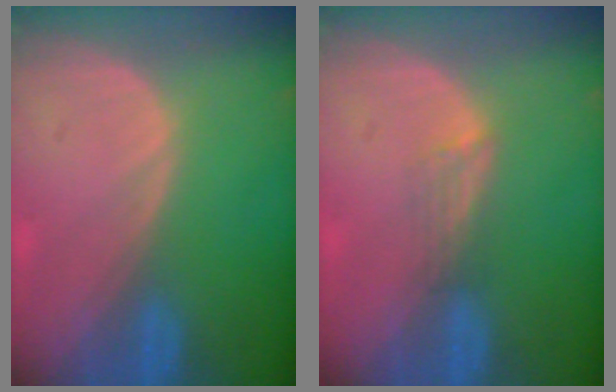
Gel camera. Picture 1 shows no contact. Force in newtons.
{"total": 2.0, "press": 1.6, "slide": 1.3}